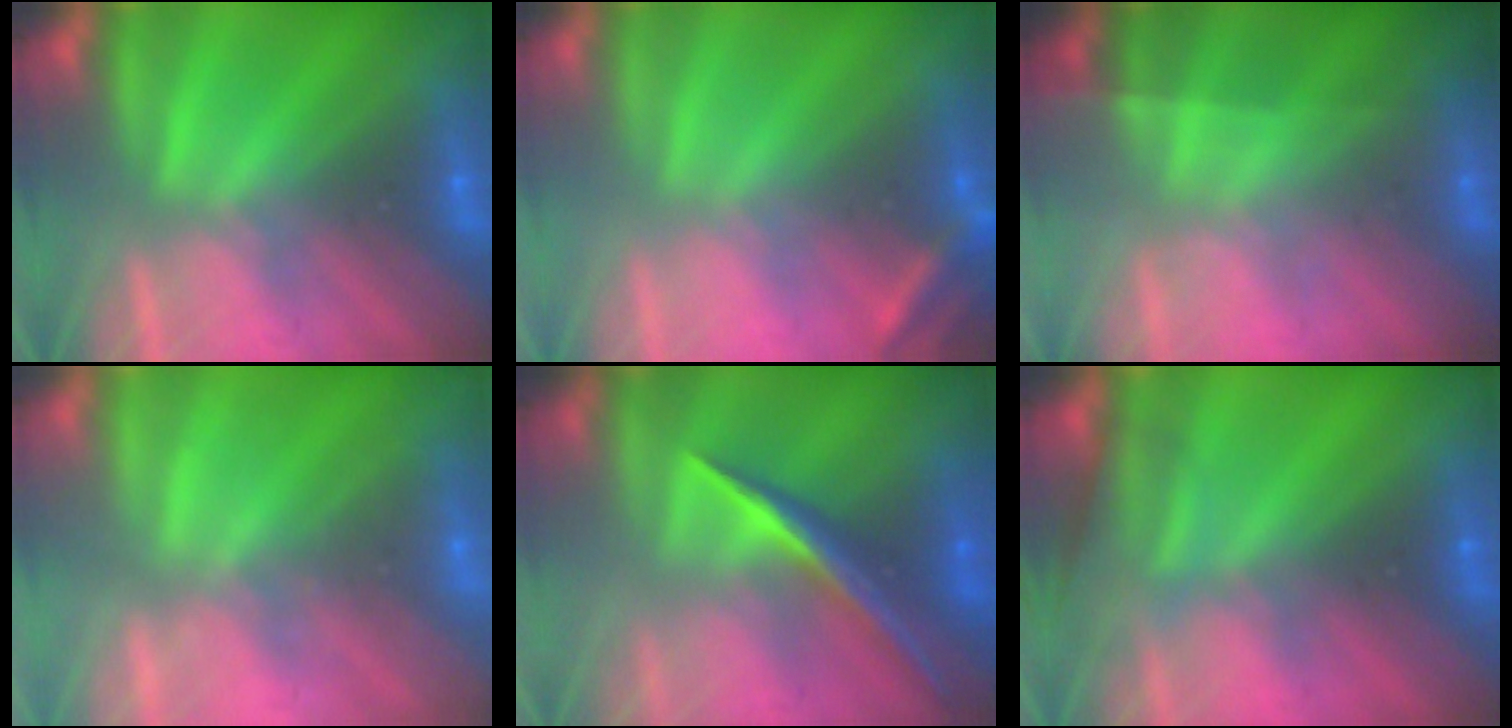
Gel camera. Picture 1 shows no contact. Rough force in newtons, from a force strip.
{"total": 2.6}
{"total": 1.8}
{"total": 2.4}
{"total": 1.8}
{"total": 2.8}